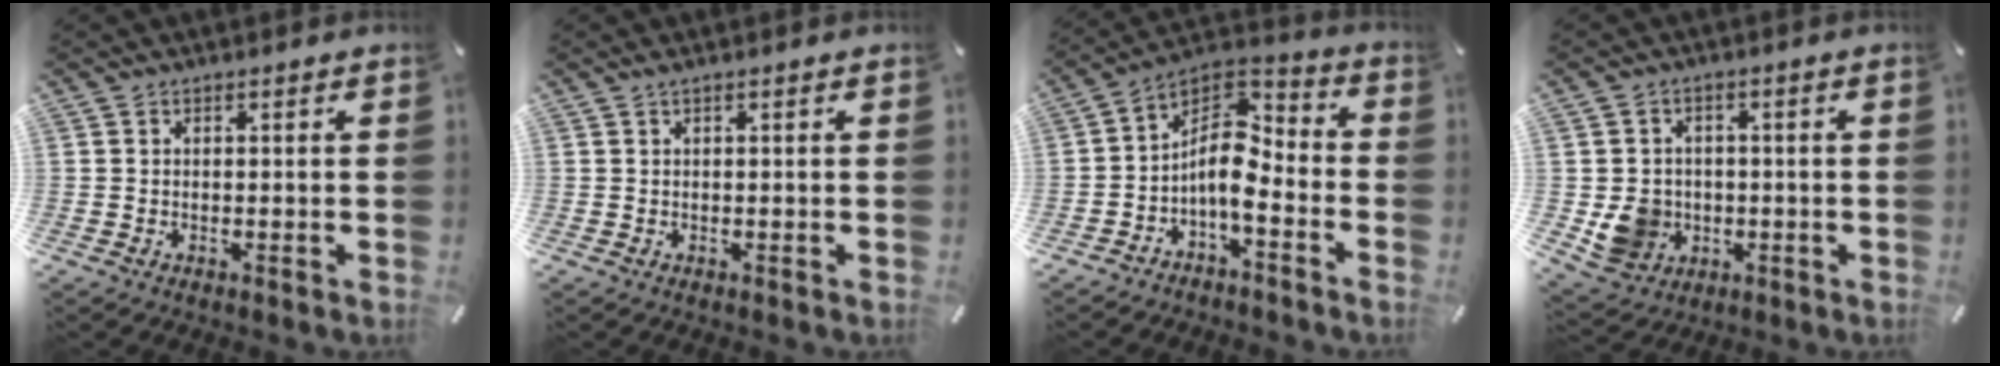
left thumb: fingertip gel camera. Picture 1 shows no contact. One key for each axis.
{"total": 0.6, "fx": 0.3, "fy": 0.0, "fz": 0.6, "tx": -0.009, "ty": 0.001, "tz": 0.005}
{"total": 10.7, "fx": -3.2, "fy": 6.1, "fz": 8.2, "tx": -0.151, "ty": -0.003, "tz": -0.065}
{"total": 8.2, "fx": -0.9, "fy": 7.8, "fz": 2.1, "tx": -0.053, "ty": 0.005, "tz": -0.013}